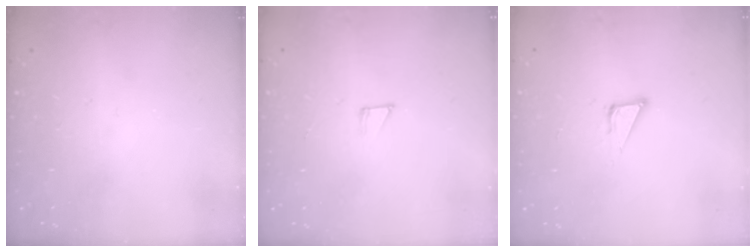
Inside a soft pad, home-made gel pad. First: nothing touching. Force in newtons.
{"total": 2.3, "press": 2.3, "slide": 0.2}
{"total": 6.4, "press": 6.4, "slide": 0.4}